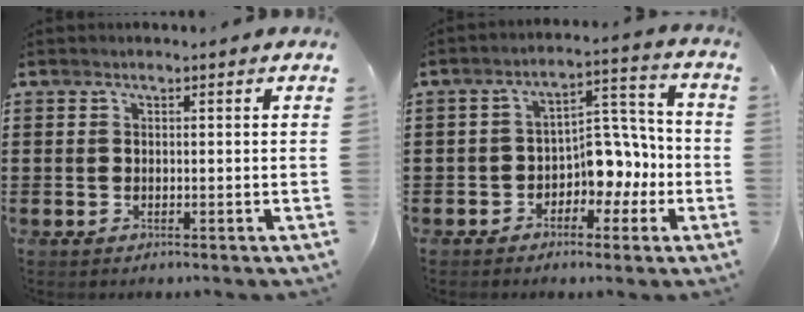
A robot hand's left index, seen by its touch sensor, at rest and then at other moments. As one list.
[{"total": 6.7, "force": [-2.3, 4.8, 4.1], "torque": [-0.063, 0.004, -0.047]}]